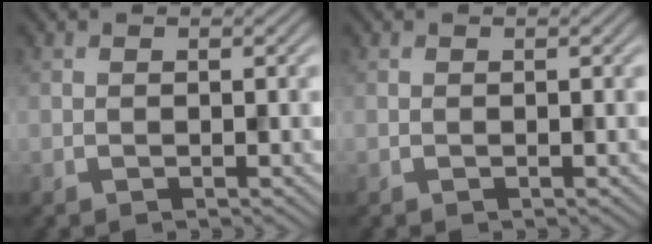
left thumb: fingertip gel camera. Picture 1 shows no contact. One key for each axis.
{"total": 0.0}